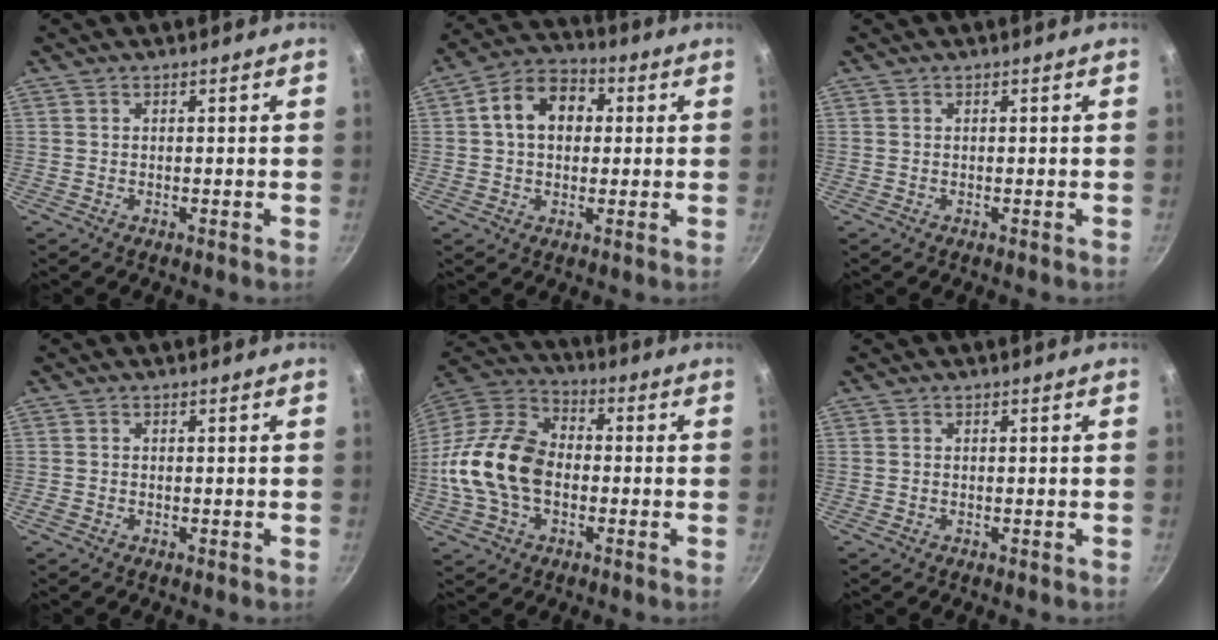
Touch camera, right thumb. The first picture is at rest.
{"total": 10.9, "force": [1.8, 8.0, 7.2], "torque": [-0.085, 0.023, 0.012]}
{"total": 0.0}
{"total": 0.7, "force": [-0.4, 0.5, 0.3], "torque": [-0.008, 0.001, -0.008]}
{"total": 17.7, "force": [-2.2, 12.0, 12.9], "torque": [-0.228, 0.035, -0.056]}
{"total": 0.0}